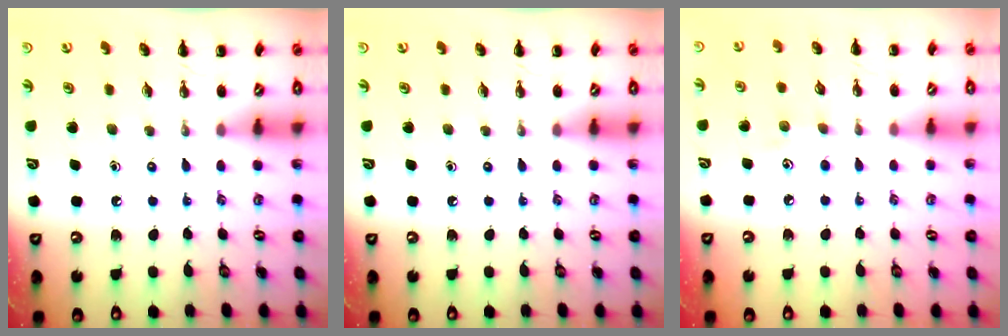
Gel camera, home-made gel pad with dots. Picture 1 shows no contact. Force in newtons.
{"total": 0.0}
{"total": 3.9, "press": 3.7, "slide": 1.0}